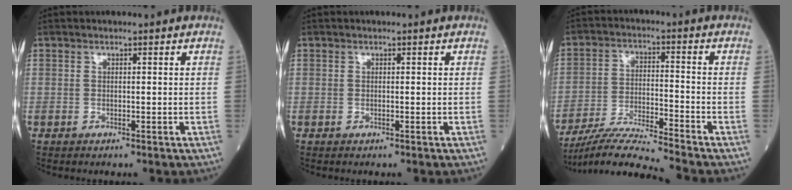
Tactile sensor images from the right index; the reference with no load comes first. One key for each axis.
{"total": 0.0}
{"total": 9.8, "fx": -9.0, "fy": -2.0, "fz": 3.0, "tx": -0.054, "ty": -0.012, "tz": -0.169}